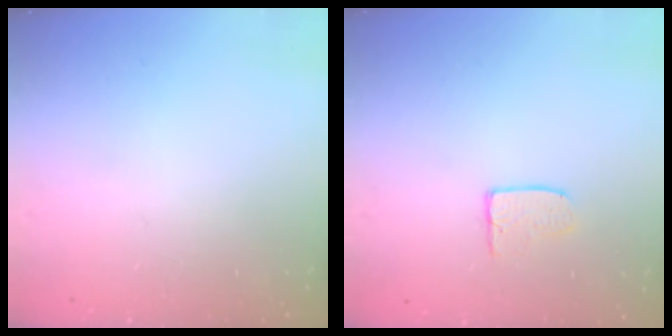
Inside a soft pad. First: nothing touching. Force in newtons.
{"total": 5.2, "press": 5.2, "slide": 0.5}